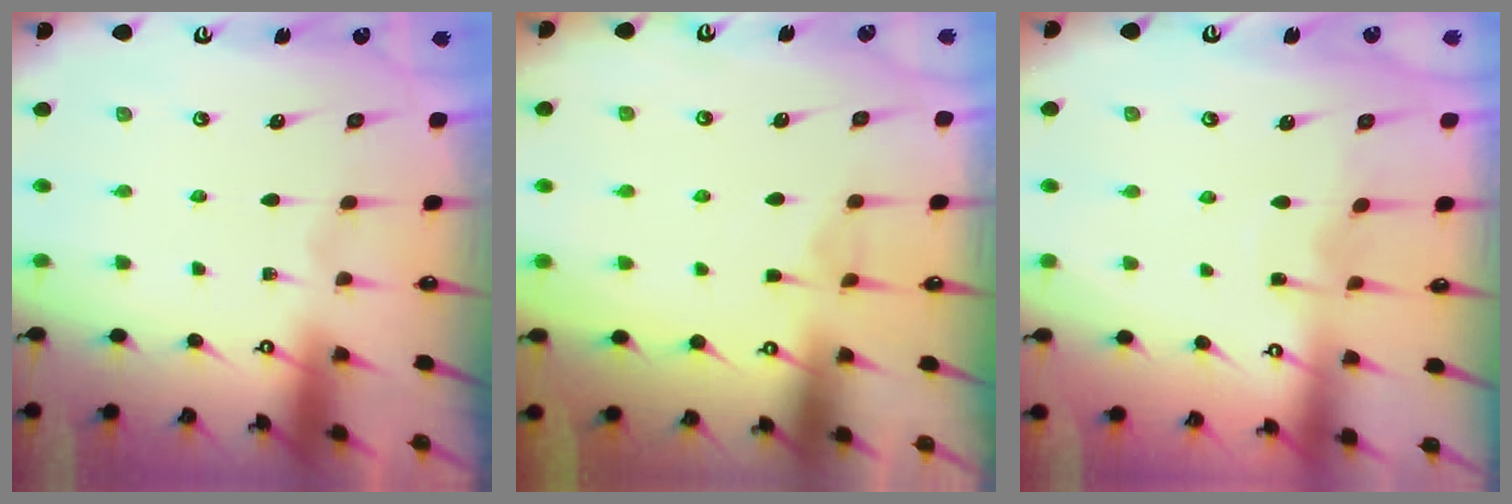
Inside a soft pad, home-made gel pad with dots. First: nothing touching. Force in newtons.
{"total": 3.6, "press": 3.5, "slide": 0.5}
{"total": 2.9, "press": 2.9, "slide": 0.4}